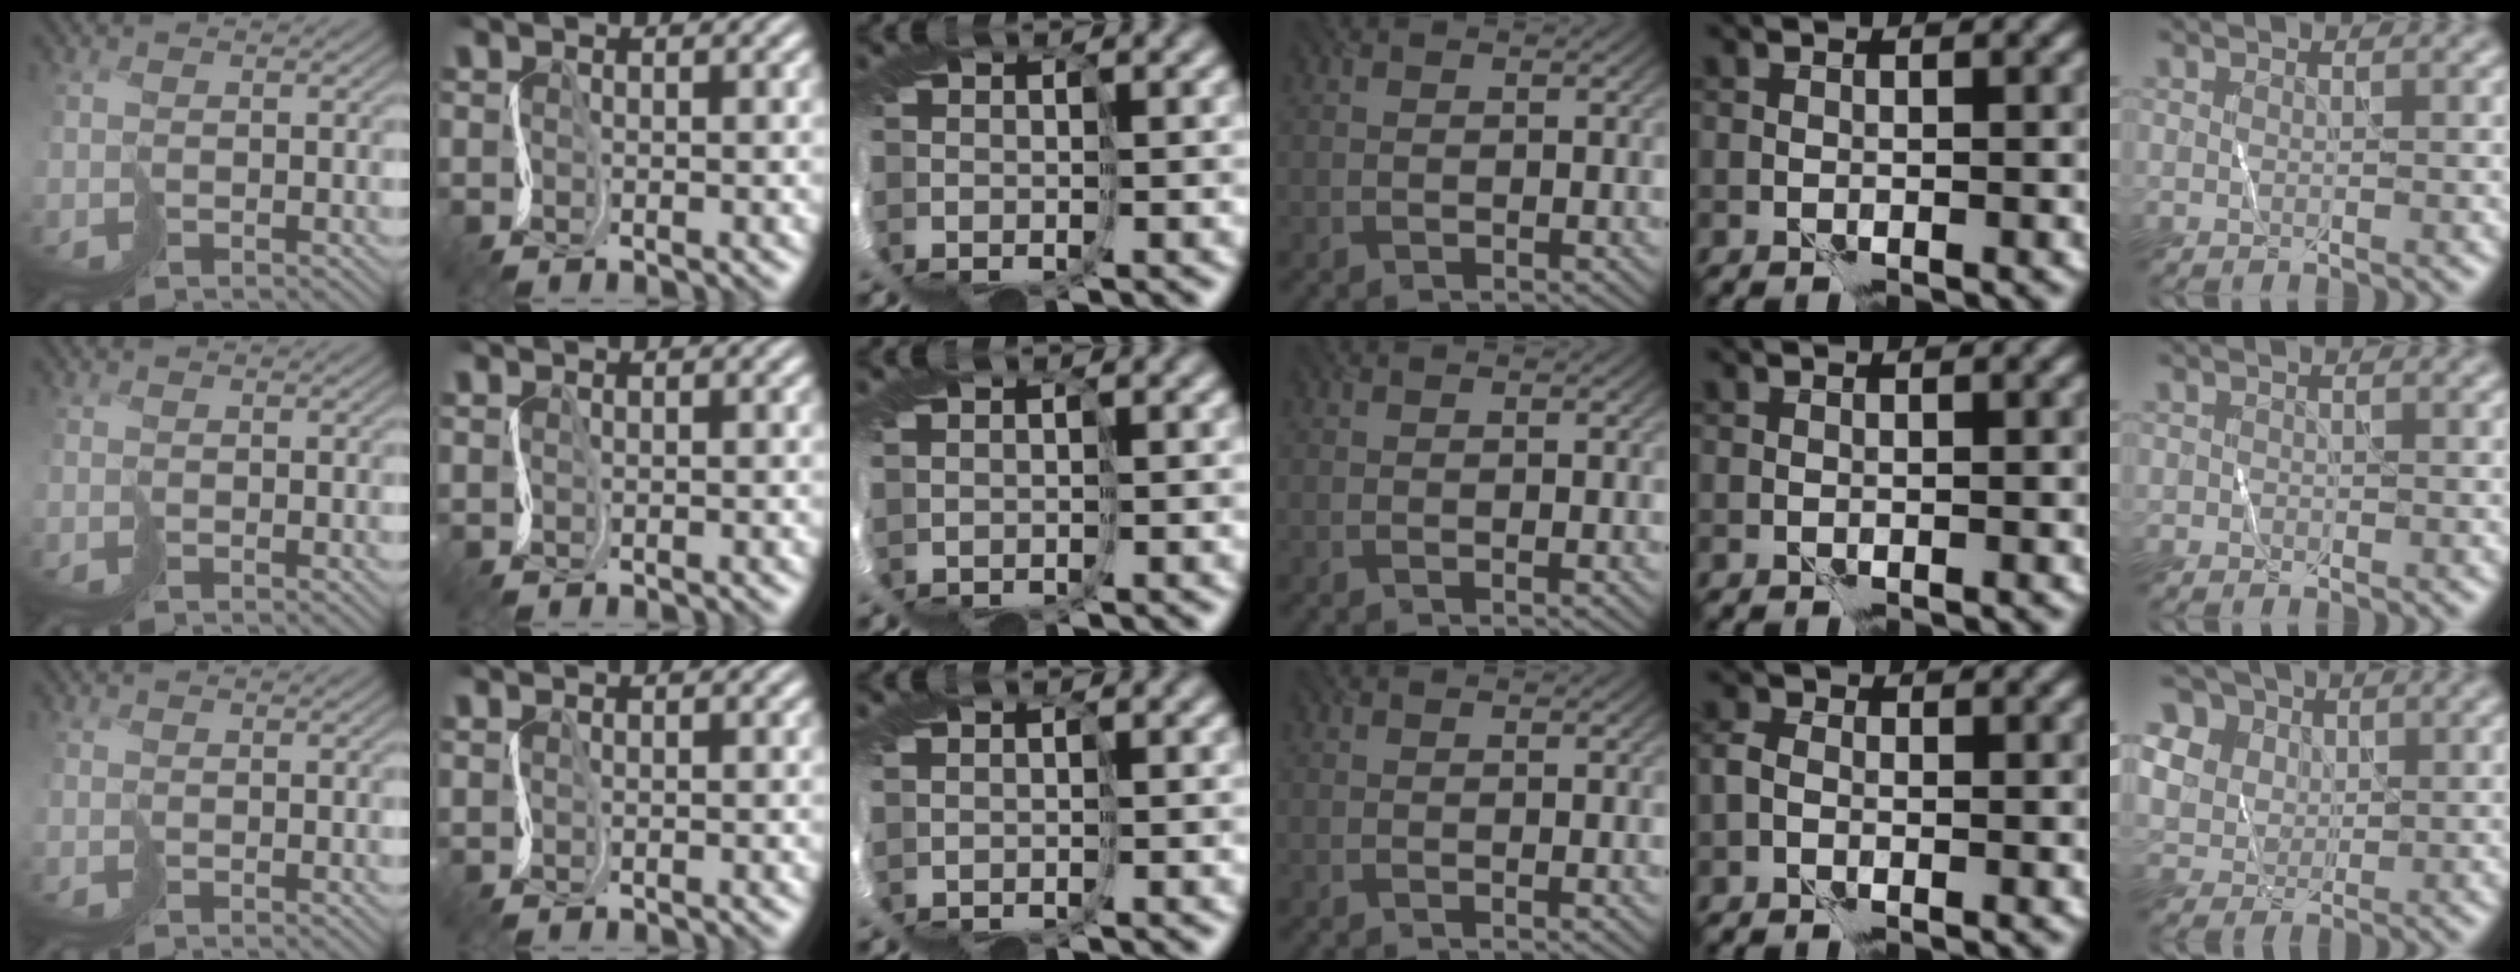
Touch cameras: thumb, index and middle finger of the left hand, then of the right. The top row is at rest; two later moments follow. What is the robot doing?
{"motion": "cut", "object": "tissue"}